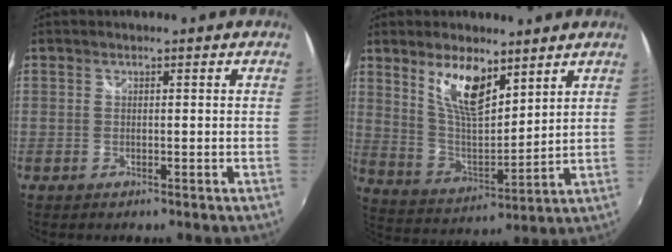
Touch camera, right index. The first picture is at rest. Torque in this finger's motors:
{"motor_torque": [0.24, 0.37, 0.60, 0.14]}